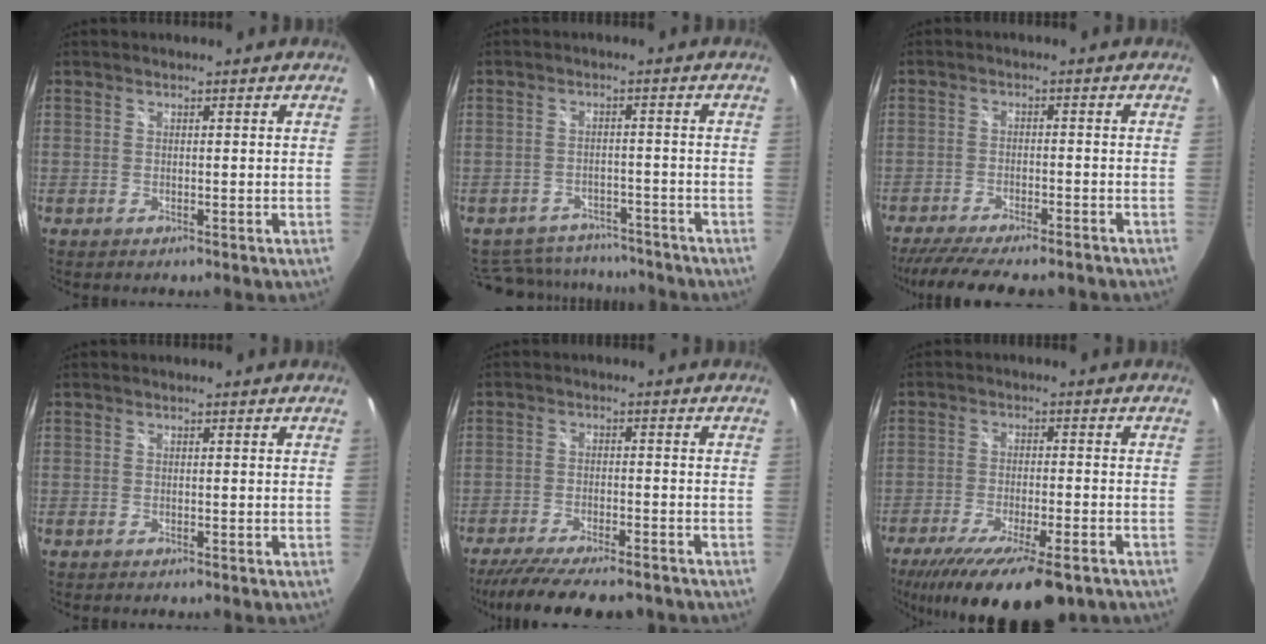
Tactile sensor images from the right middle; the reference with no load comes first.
{"total": 12.4, "force": [-10.5, 5.9, 3.2], "torque": [-0.087, 0.022, -0.137]}
{"total": 14.9, "force": [-12.6, 3.2, 7.4], "torque": [-0.150, -0.033, -0.189]}
{"total": 0.7, "force": [-0.6, 0.3, 0.2], "torque": [-0.005, -0.003, -0.015]}
{"total": 15.8, "force": [-13.4, 3.4, 7.8], "torque": [-0.156, -0.033, -0.204]}
{"total": 18.6, "force": [-13.2, 4.9, 12.2], "torque": [-0.233, -0.063, -0.204]}